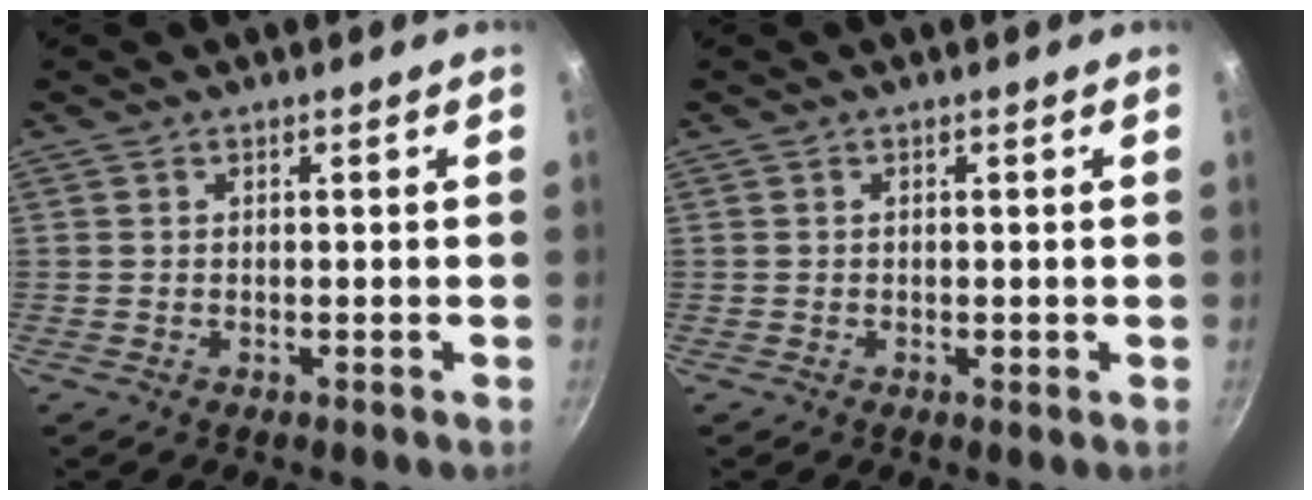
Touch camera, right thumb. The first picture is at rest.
{"total": 0.6, "force": [-0.1, 0.3, 0.5], "torque": [-0.006, 0.001, -0.002]}